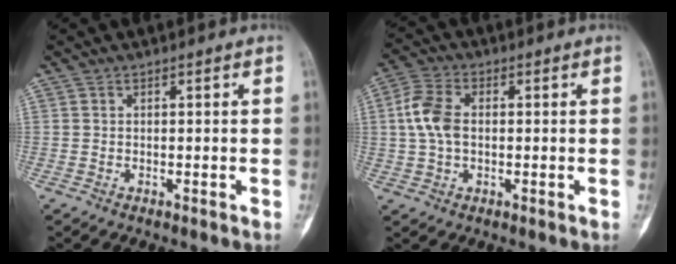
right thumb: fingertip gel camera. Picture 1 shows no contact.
{"total": 7.6, "force": [0.5, 4.8, 5.9], "torque": [-0.125, 0.014, 0.006]}